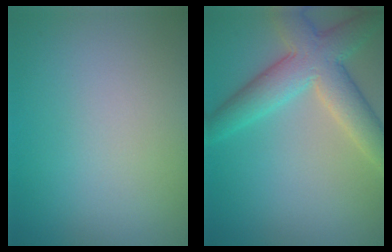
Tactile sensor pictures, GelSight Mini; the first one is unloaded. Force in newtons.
{"total": 6.6, "press": 6.6, "slide": 0.6}